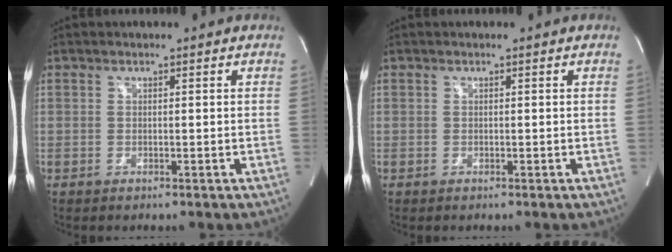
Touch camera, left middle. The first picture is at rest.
{"total": 0.0}